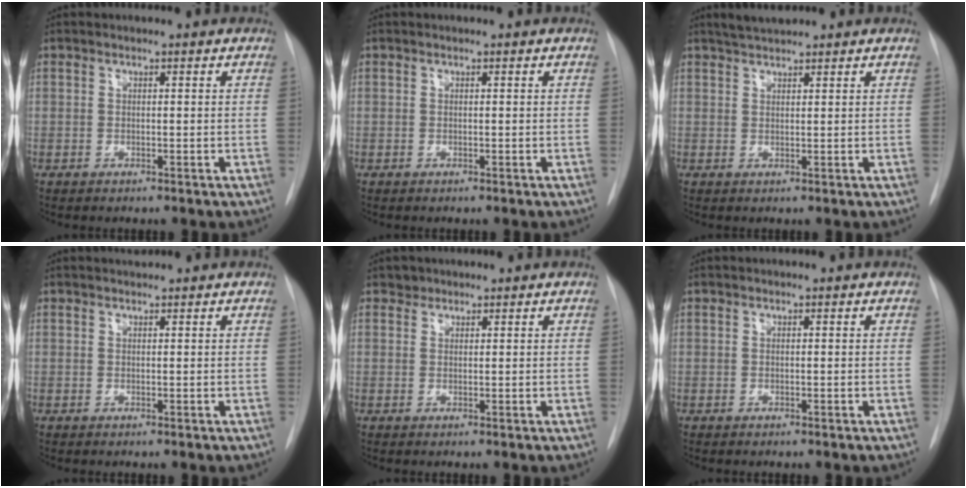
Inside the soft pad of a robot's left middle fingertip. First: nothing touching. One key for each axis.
{"total": 0.0}
{"total": 2.6, "fx": 2.4, "fy": 0.4, "fz": 0.9, "tx": -0.018, "ty": 0.011, "tz": 0.043}
{"total": 0.7, "fx": 0.7, "fy": 0.0, "fz": 0.0, "tx": -0.007, "ty": 0.004, "tz": 0.013}
{"total": 1.2, "fx": 0.9, "fy": 0.8, "fz": -0.2, "tx": 0.010, "ty": 0.003, "tz": 0.011}
{"total": 0.0}